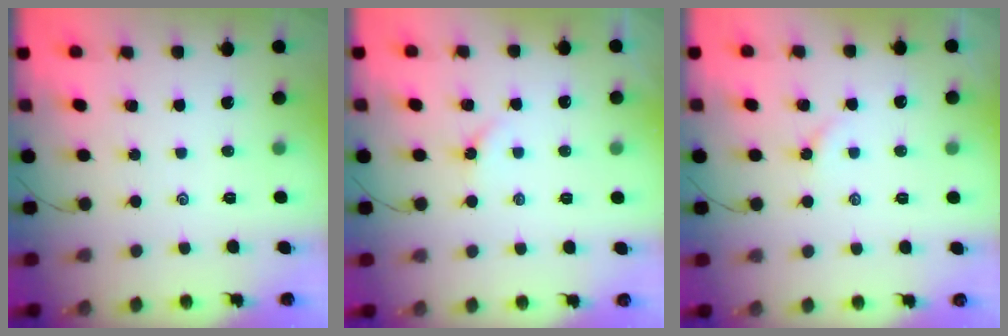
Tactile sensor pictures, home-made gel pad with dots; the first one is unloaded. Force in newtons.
{"total": 2.8, "press": 2.8, "slide": 0.4}
{"total": 1.5, "press": 1.4, "slide": 0.3}